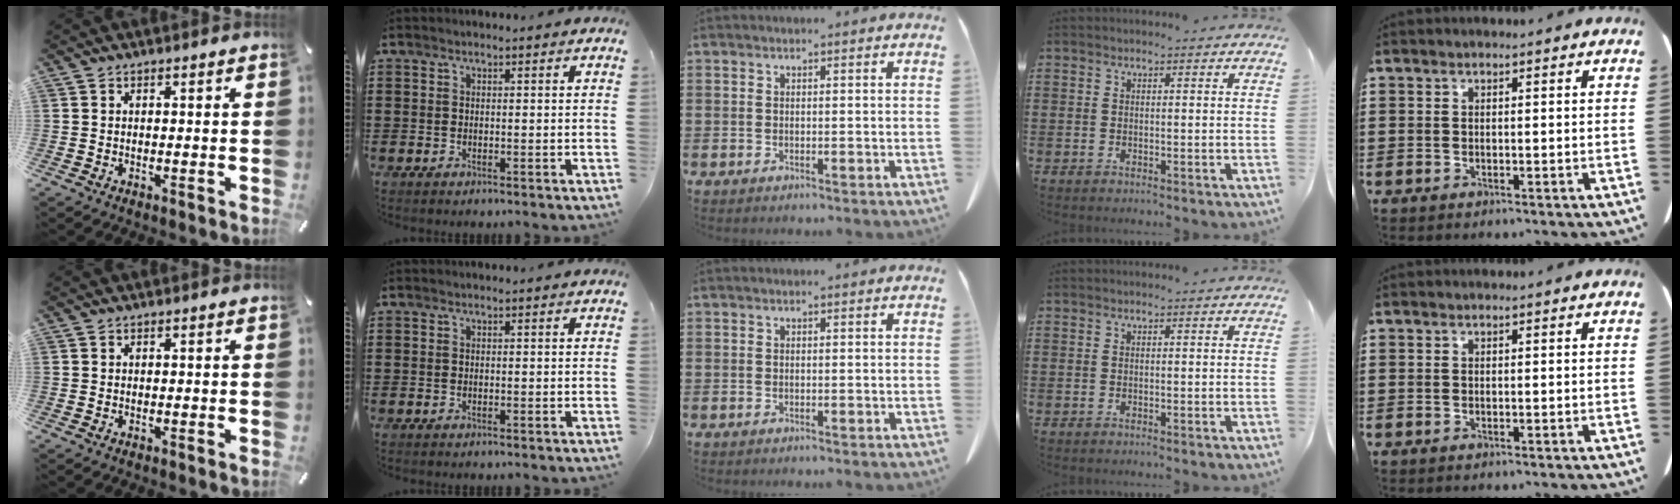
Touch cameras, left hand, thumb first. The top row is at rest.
{}